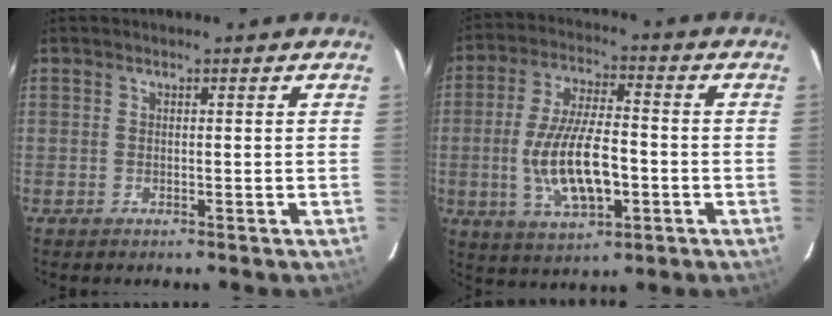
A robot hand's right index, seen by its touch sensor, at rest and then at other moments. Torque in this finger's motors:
{"motor_torque": [1.31, -0.83, 0.44, 0.21]}